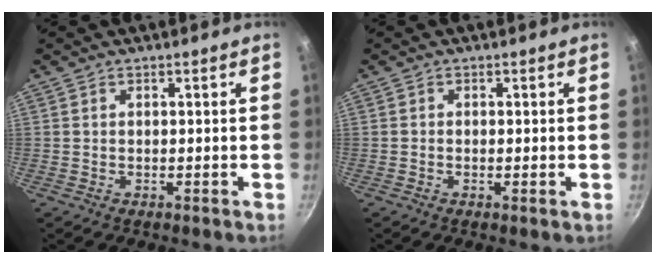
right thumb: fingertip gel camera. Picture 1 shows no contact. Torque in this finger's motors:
{"motor_torque": [-0.52, -0.22, -0.10, -0.10, -0.03]}